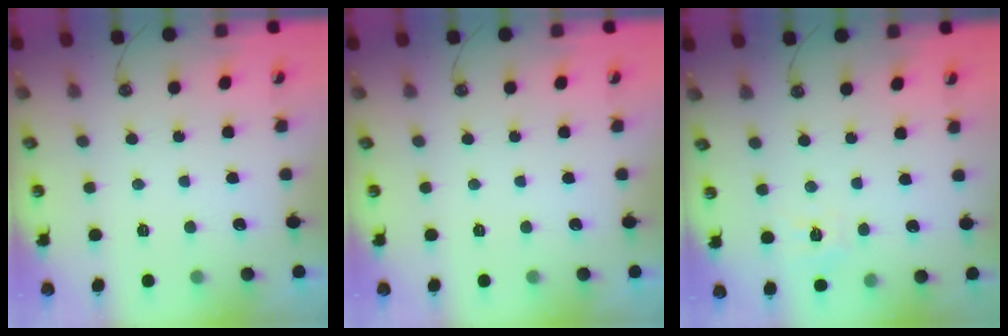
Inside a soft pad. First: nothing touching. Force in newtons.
{"total": 0.0}
{"total": 7.1, "press": 7.1, "slide": 0.7}